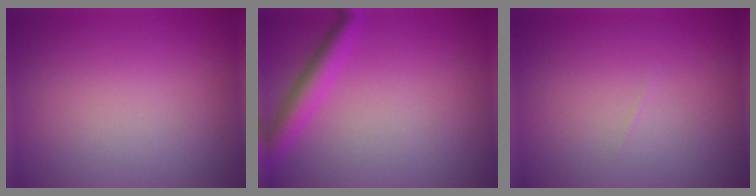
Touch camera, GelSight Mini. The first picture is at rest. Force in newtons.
{"total": 2.8, "press": 2.8, "slide": 0.1}
{"total": 0.0}